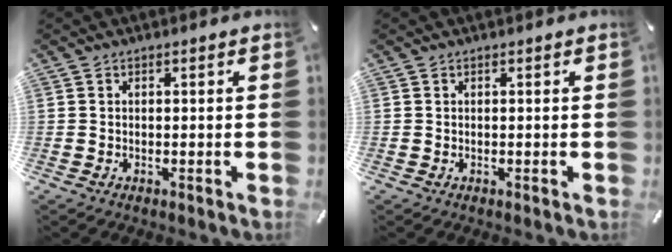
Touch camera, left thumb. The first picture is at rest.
{"total": 0.0}